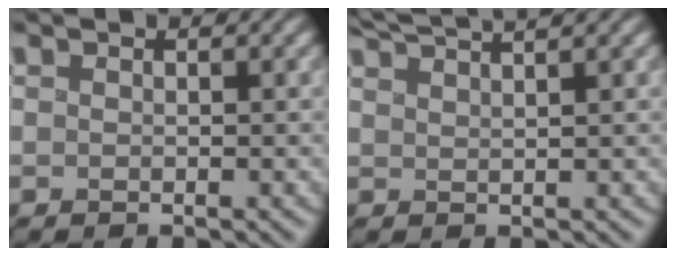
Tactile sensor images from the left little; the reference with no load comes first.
{"total": 3.5, "force": [3.2, -0.3, 1.3], "torque": [-0.031, 0.017, 0.058]}